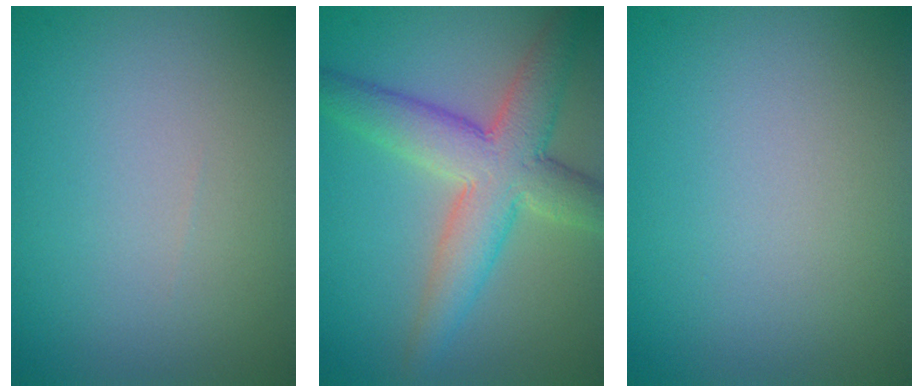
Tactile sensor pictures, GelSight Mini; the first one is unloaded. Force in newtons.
{"total": 7.0, "press": 7.0, "slide": 0.2}
{"total": 0.0}